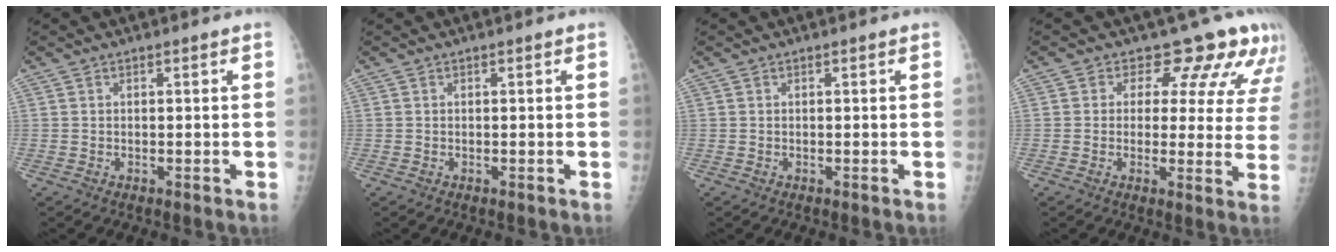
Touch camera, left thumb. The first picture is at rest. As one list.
[{"total": 0.0}, {"total": 0.0}, {"total": 11.3, "force": [9.1, 5.8, 3.6], "torque": [0.010, -0.042, 0.078]}]